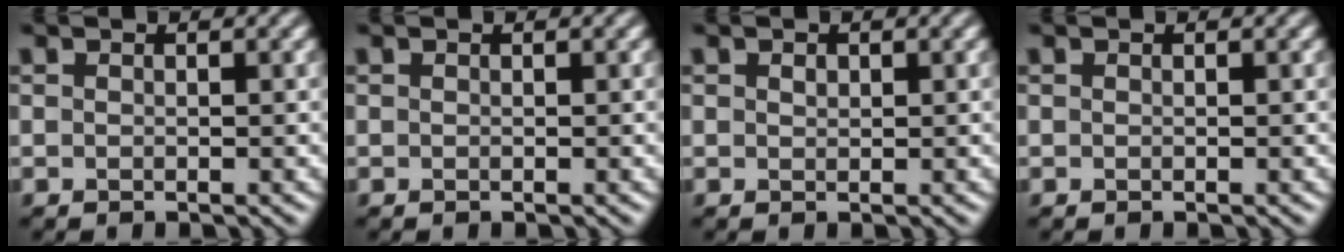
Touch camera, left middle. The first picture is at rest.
{"total": 0.0}
{"total": 0.6, "force": [0.3, 0.4, 0.3], "torque": [-0.006, 0.000, 0.006]}
{"total": 0.0}